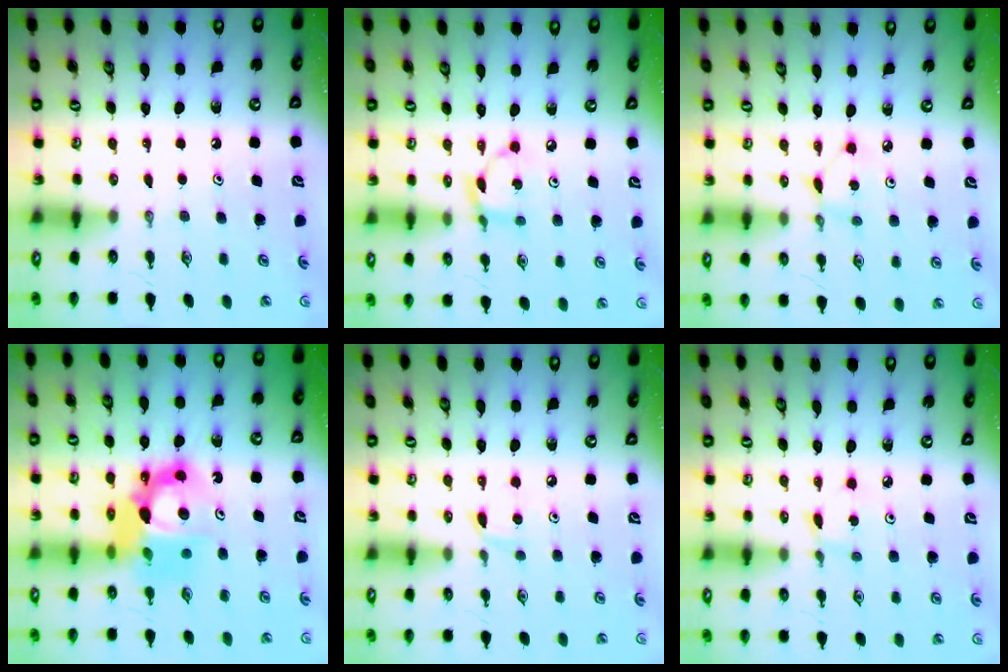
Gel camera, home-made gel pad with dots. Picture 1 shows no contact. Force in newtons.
{"total": 6.1, "press": 6.1, "slide": 0.3}
{"total": 2.4, "press": 2.4, "slide": 0.1}
{"total": 14.2, "press": 14.1, "slide": 1.6}
{"total": 6.1, "press": 6.1, "slide": 0.7}
{"total": 0.9, "press": 0.9, "slide": 0.1}